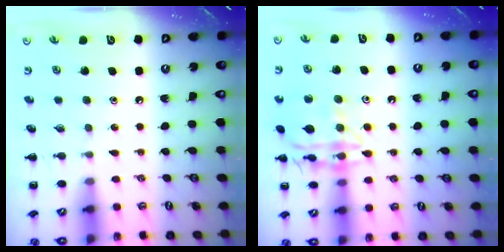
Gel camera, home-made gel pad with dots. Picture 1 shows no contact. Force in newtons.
{"total": 14.8, "press": 14.8, "slide": 0.9}